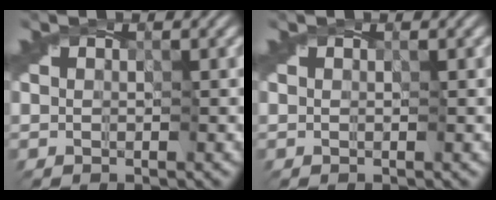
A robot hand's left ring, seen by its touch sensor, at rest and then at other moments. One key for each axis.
{"total": 0.0}